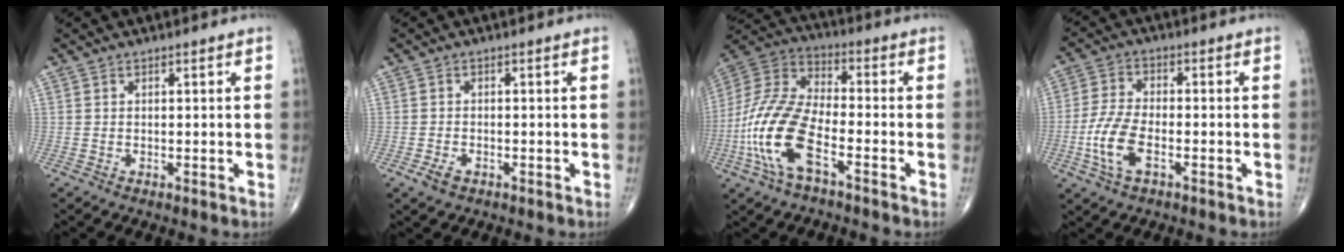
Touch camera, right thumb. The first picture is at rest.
{"total": 2.4, "force": [-1.3, 1.3, 1.4], "torque": [-0.027, 0.001, -0.021]}
{"total": 16.4, "force": [-6.2, 6.9, 13.6], "torque": [-0.294, 0.030, -0.121]}
{"total": 8.3, "force": [-2.8, 3.9, 6.7], "torque": [-0.149, 0.013, -0.057]}